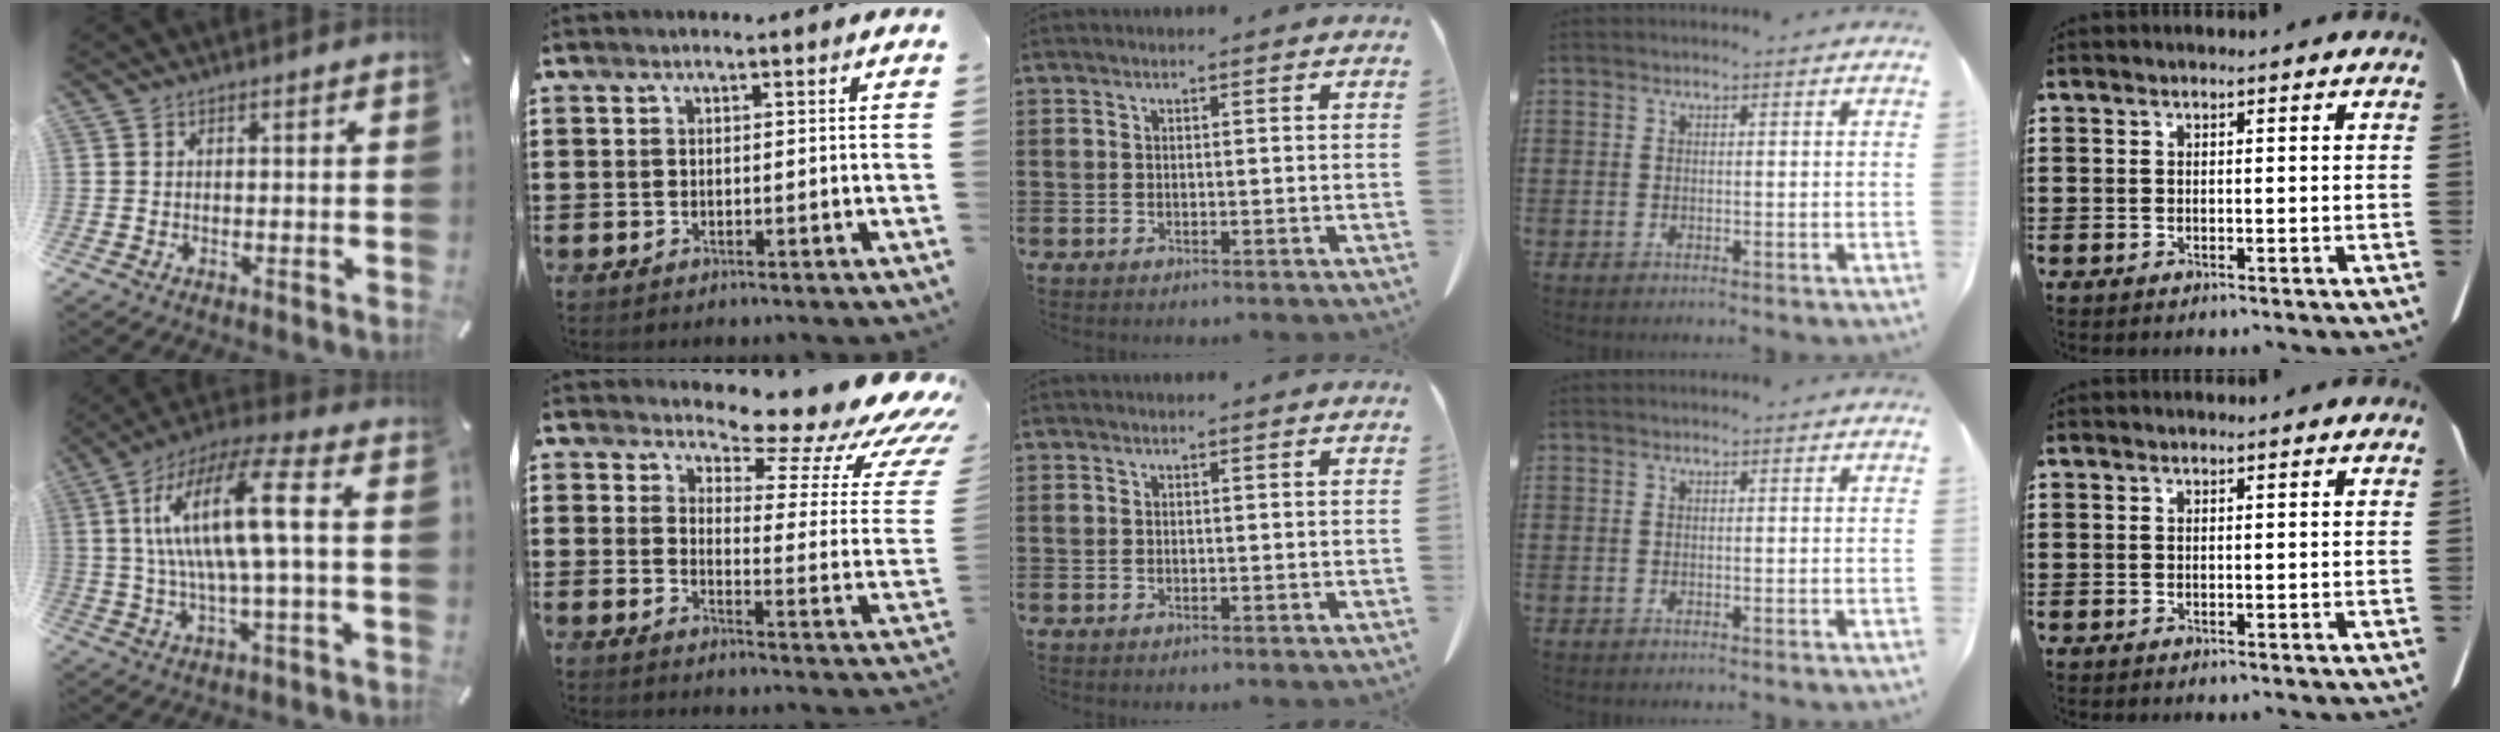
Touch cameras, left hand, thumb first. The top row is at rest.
{"thumb": {"total": 16.9, "force": [2.8, 3.5, 16.3], "torque": [-0.339, -0.005, 0.030]}, "index": {"total": 10.6, "force": [8.3, 3.0, 5.9], "torque": [-0.089, -0.067, 0.137]}}